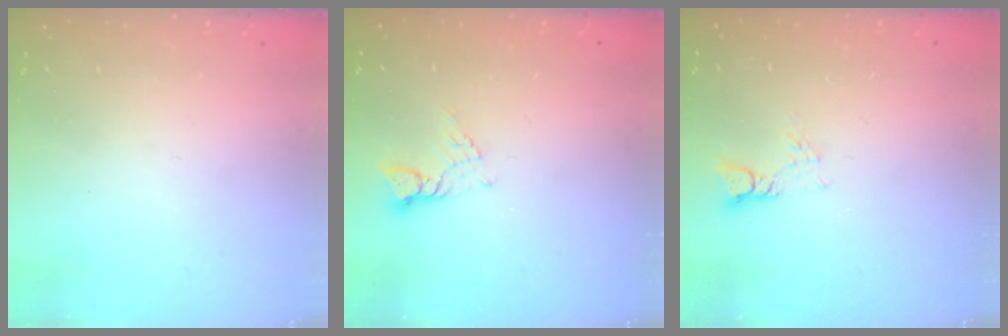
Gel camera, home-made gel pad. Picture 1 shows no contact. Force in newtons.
{"total": 3.3, "press": 3.2, "slide": 0.4}
{"total": 3.5, "press": 3.4, "slide": 0.4}